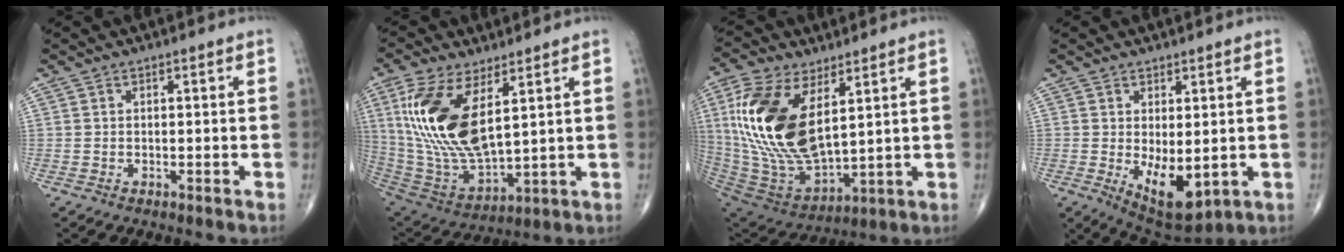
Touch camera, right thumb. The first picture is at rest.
{"total": 19.3, "force": [6.2, 8.7, 16.2], "torque": [-0.330, -0.028, 0.132]}
{"total": 22.5, "force": [6.3, 11.4, 18.4], "torque": [-0.379, -0.032, 0.129]}
{"total": 9.5, "force": [-1.2, 4.4, 8.3], "torque": [-0.114, -0.017, 0.002]}